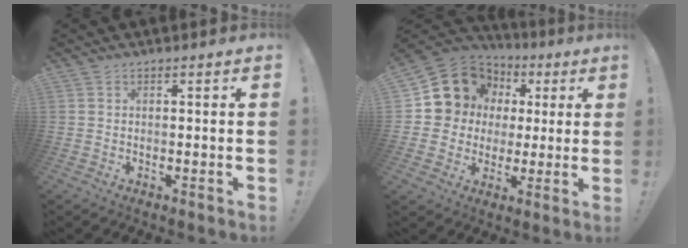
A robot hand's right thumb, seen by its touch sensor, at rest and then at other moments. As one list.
[{"total": 12.7, "force": [4.9, 11.2, 3.4], "torque": [-0.047, -0.032, 0.114]}]